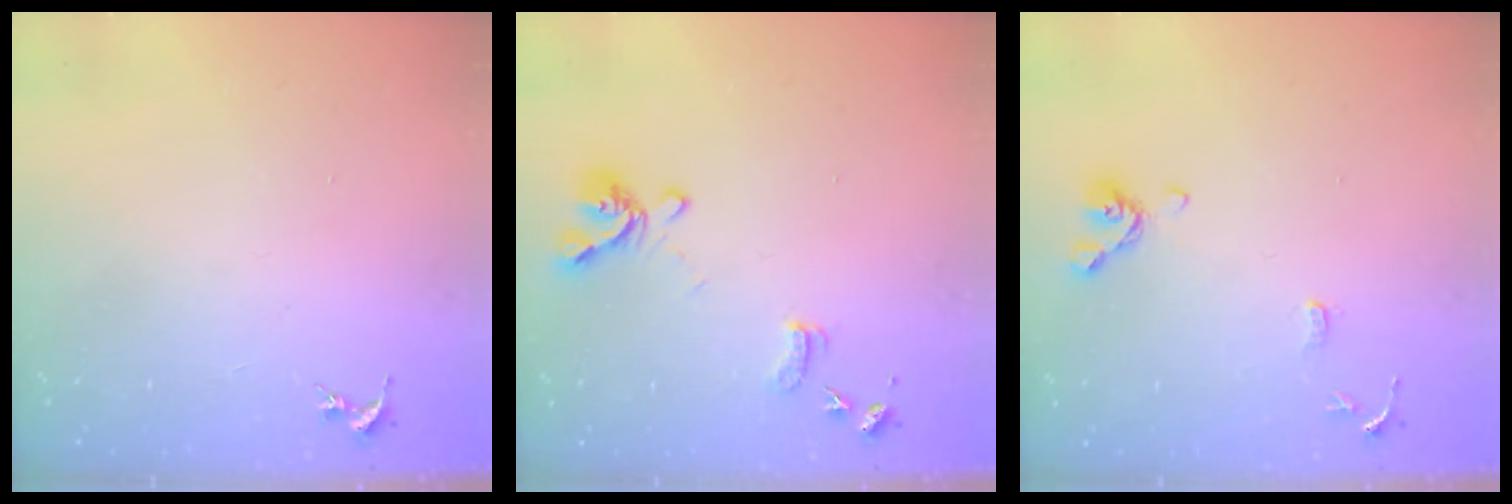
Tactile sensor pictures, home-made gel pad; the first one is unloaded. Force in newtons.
{"total": 12.6, "press": 12.5, "slide": 1.2}
{"total": 10.2, "press": 10.0, "slide": 2.0}